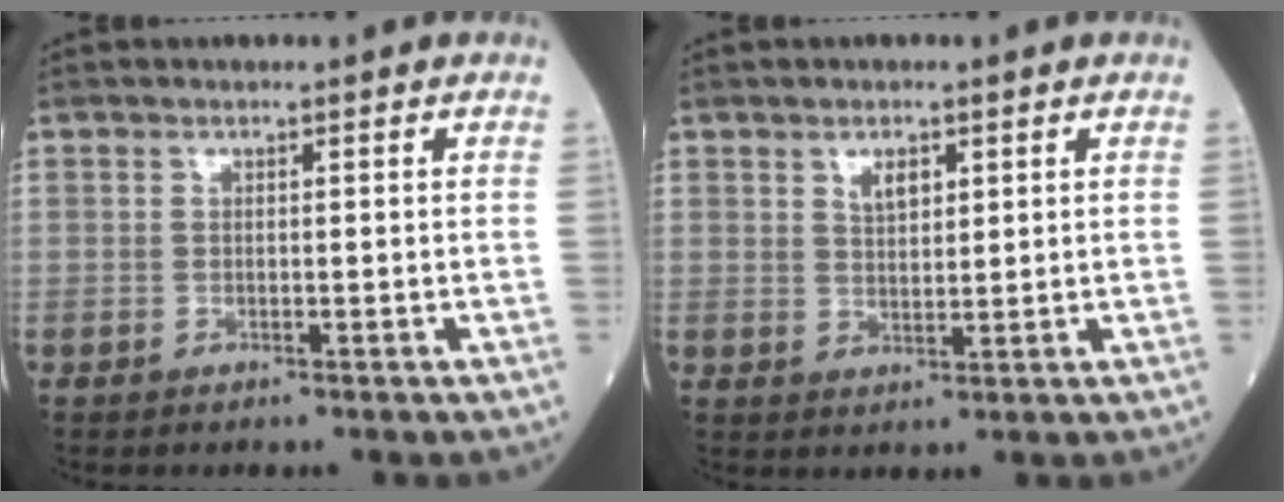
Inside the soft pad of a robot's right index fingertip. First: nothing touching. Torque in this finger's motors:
{"motor_torque": [0.01, 0.00, 0.03, 0.02]}